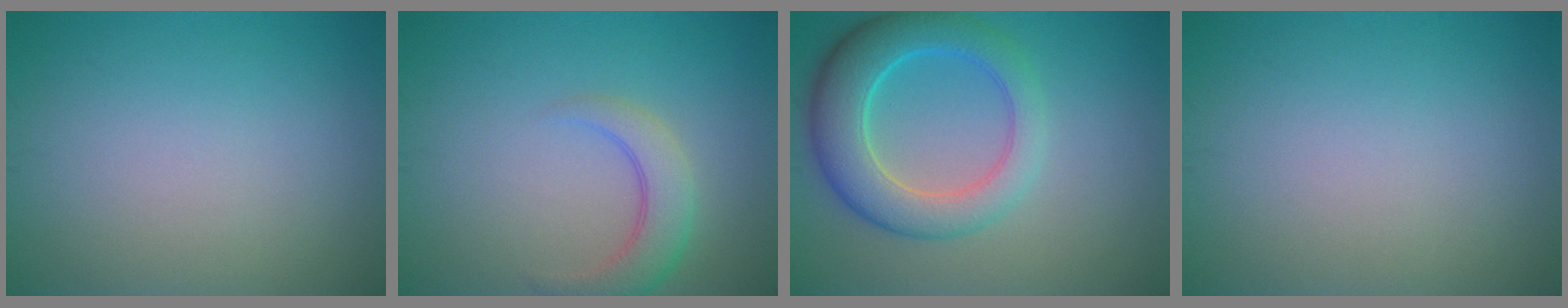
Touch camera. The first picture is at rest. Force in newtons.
{"total": 3.6, "press": 3.6, "slide": 0.2}
{"total": 6.9, "press": 6.8, "slide": 0.5}
{"total": 0.0}